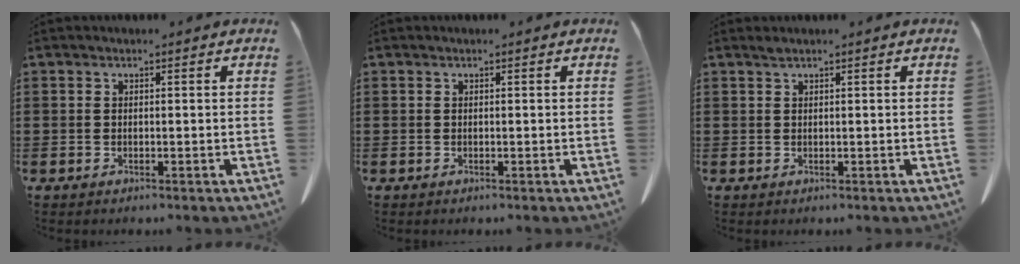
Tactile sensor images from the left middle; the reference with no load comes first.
{"total": 0.0}
{"total": 0.6, "force": [0.5, 0.0, 0.5], "torque": [-0.010, 0.000, 0.009]}